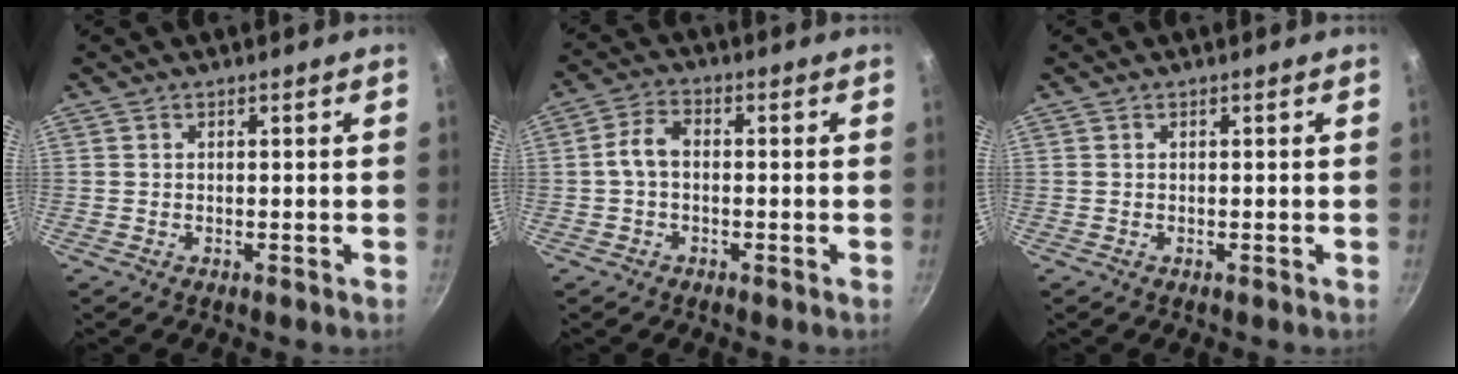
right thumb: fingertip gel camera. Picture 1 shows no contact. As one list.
[{"total": 4.6, "force": [-0.6, 3.2, 3.3], "torque": [-0.058, 0.023, -0.017]}, {"total": 0.0}]